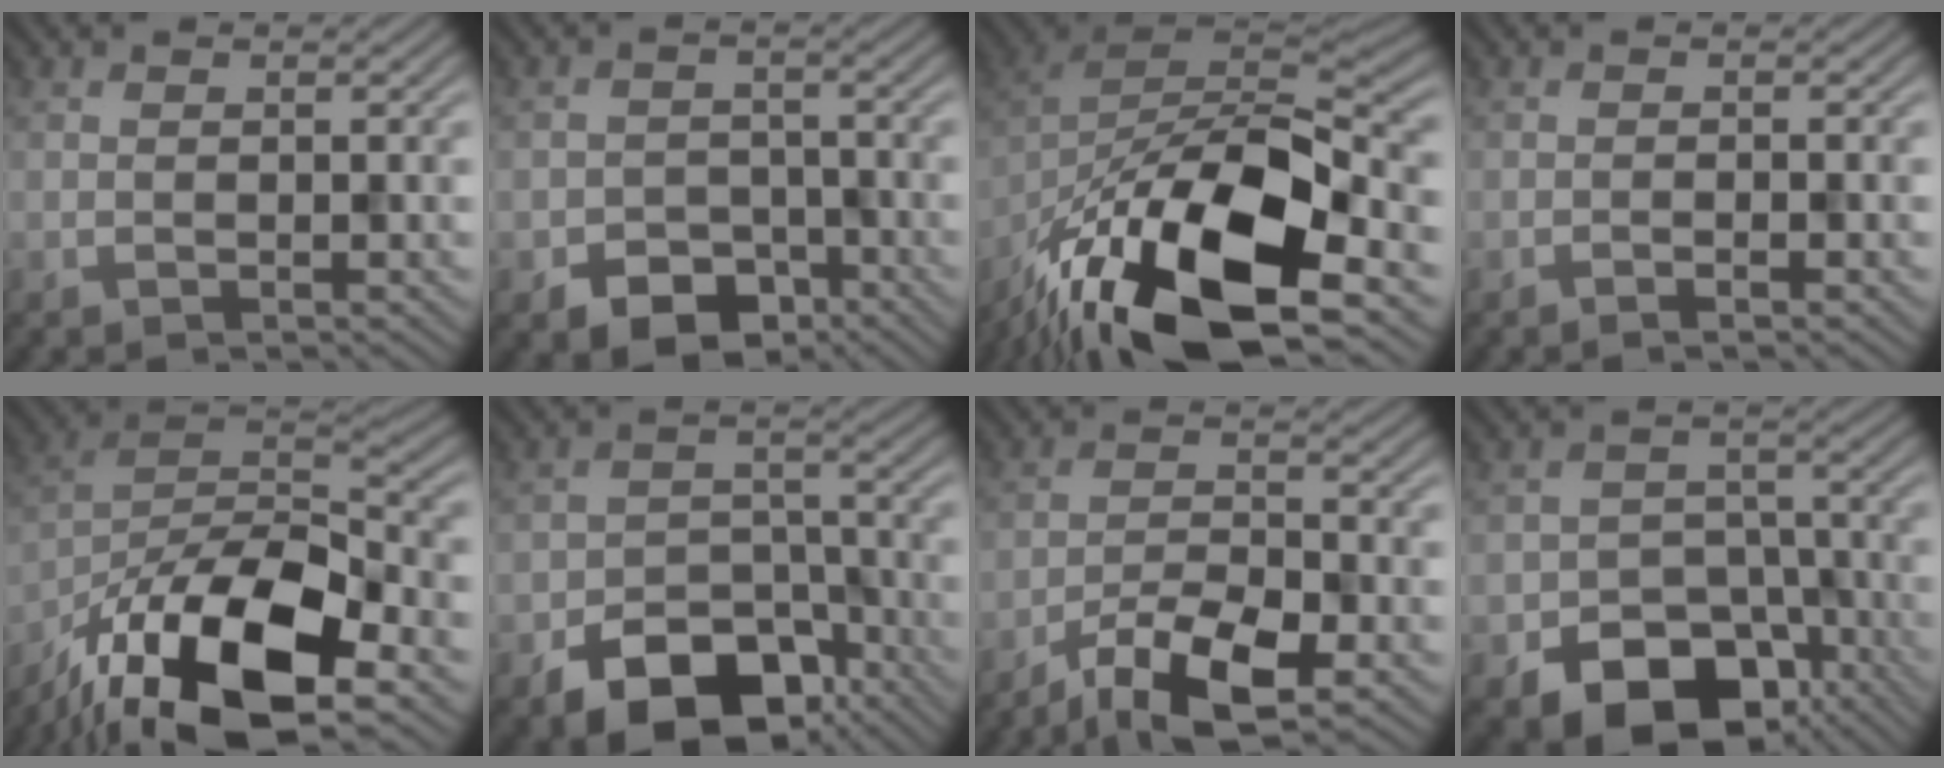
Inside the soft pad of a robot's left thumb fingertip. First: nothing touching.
{"total": 6.1, "force": [-3.9, 3.9, 2.6], "torque": [-0.041, -0.014, -0.067]}
{"total": 19.8, "force": [-11.3, 8.5, 13.8], "torque": [-0.272, -0.017, -0.198]}
{"total": 0.9, "force": [-0.6, 0.0, 0.7], "torque": [-0.012, 0.001, -0.013]}
{"total": 18.5, "force": [-11.9, 7.0, 12.2], "torque": [-0.241, -0.022, -0.213]}
{"total": 10.8, "force": [-6.8, 6.3, 5.5], "torque": [-0.092, -0.020, -0.115]}
{"total": 8.8, "force": [-5.9, 2.5, 6.1], "torque": [-0.110, -0.002, -0.112]}
{"total": 12.8, "force": [-7.9, 8.4, 5.7], "torque": [-0.089, -0.030, -0.118]}